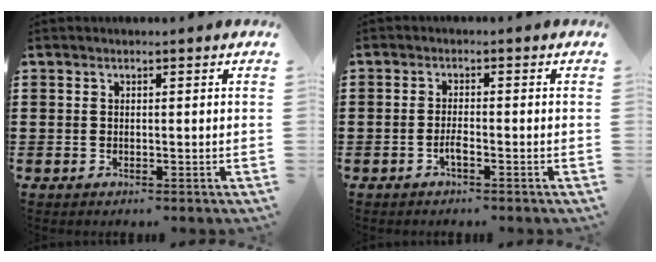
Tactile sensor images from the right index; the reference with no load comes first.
{"total": 2.0, "force": [-1.1, 0.3, 1.7], "torque": [-0.038, -0.003, -0.022]}